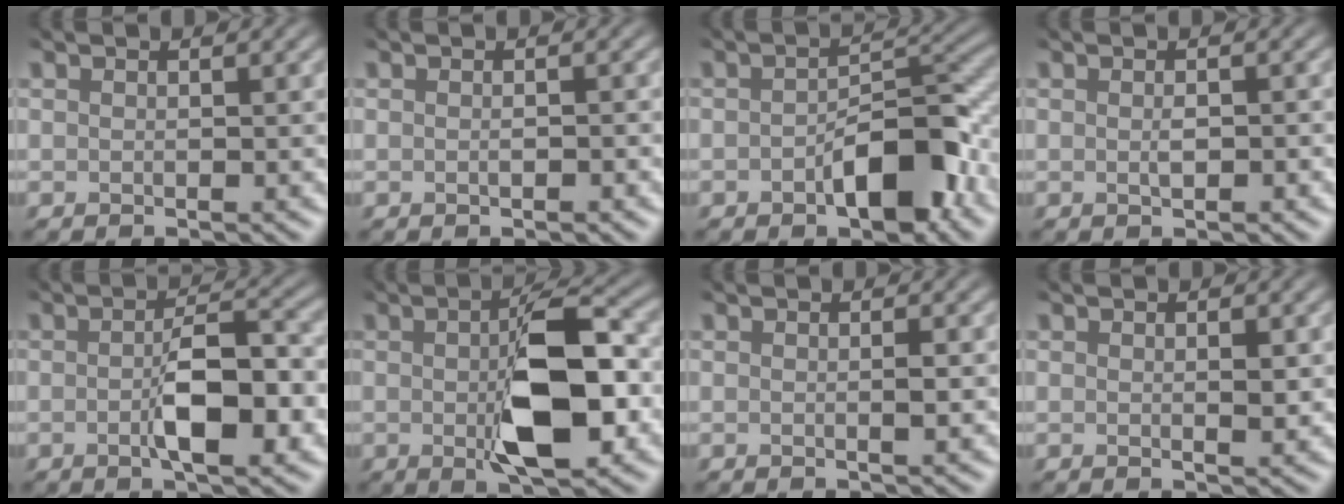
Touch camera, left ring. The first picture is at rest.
{"total": 1.0, "force": [-0.2, 0.5, 0.9], "torque": [-0.005, -0.003, -0.006]}
{"total": 6.0, "force": [-2.7, 2.9, 4.5], "torque": [-0.063, 0.004, -0.043]}
{"total": 1.0, "force": [-0.5, 0.3, 0.8], "torque": [-0.015, 0.001, 0.000]}
{"total": 5.8, "force": [-1.7, 2.0, 5.2], "torque": [-0.086, -0.002, -0.024]}
{"total": 8.7, "force": [-1.0, 3.1, 8.0], "torque": [-0.121, 0.002, -0.015]}
{"total": 1.0, "force": [-0.4, 0.2, 0.9], "torque": [-0.014, 0.000, -0.004]}
{"total": 1.2, "force": [0.1, 0.4, 1.2], "torque": [-0.019, -0.004, 0.009]}